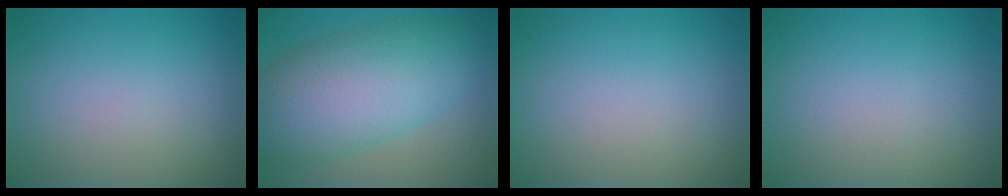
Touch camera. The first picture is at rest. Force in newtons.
{"total": 9.9, "press": 9.9, "slide": 0.1}
{"total": 0.0}
{"total": 0.0}